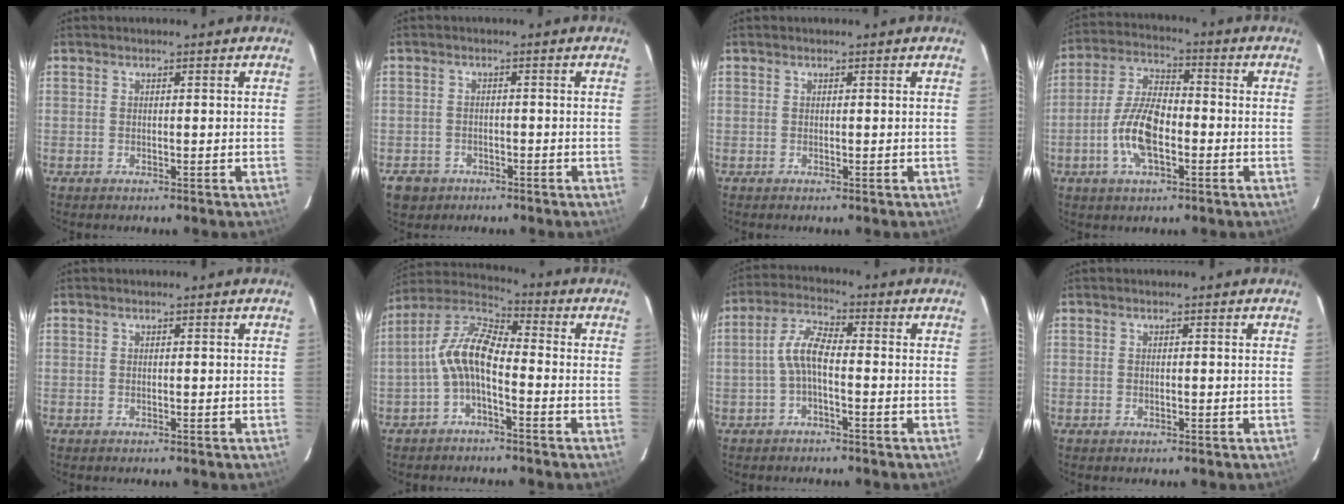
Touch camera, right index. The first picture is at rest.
{"total": 4.8, "force": [-2.4, 4.0, 1.0], "torque": [-0.032, 0.013, -0.032]}
{"total": 0.0}
{"total": 10.7, "force": [-3.3, 4.5, 9.1], "torque": [-0.190, 0.006, -0.064]}
{"total": 0.0}
{"total": 9.3, "force": [-2.5, 3.8, 8.1], "torque": [-0.177, 0.020, -0.052]}
{"total": 5.4, "force": [-1.4, 1.7, 4.9], "torque": [-0.108, 0.017, -0.032]}
{"total": 0.0}